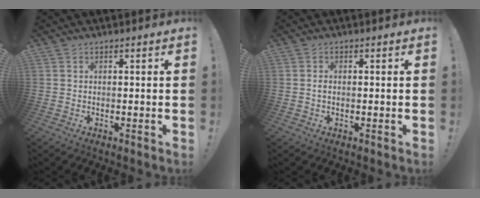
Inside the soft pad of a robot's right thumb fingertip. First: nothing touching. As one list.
[{"total": 1.0, "force": [-0.2, 0.4, 0.8], "torque": [-0.016, 0.002, -0.004]}]